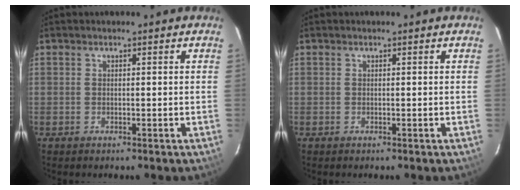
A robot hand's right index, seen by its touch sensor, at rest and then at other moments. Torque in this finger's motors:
{"motor_torque": [0.00, 0.00, 0.00, 0.00]}